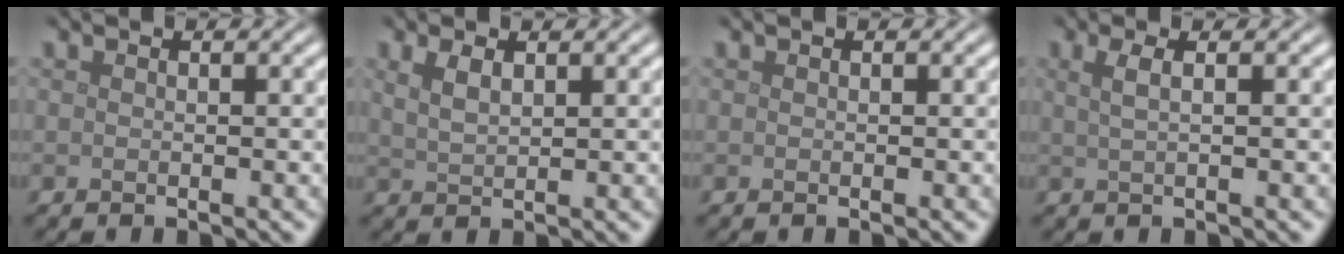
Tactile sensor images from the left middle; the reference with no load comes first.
{"total": 2.0, "force": [1.1, 0.7, 1.4], "torque": [-0.031, 0.001, 0.025]}
{"total": 0.0}
{"total": 2.3, "force": [0.8, 0.9, 1.9], "torque": [-0.028, 0.001, 0.005]}